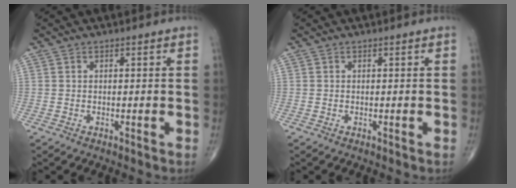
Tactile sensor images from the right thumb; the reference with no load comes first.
{"total": 0.0}